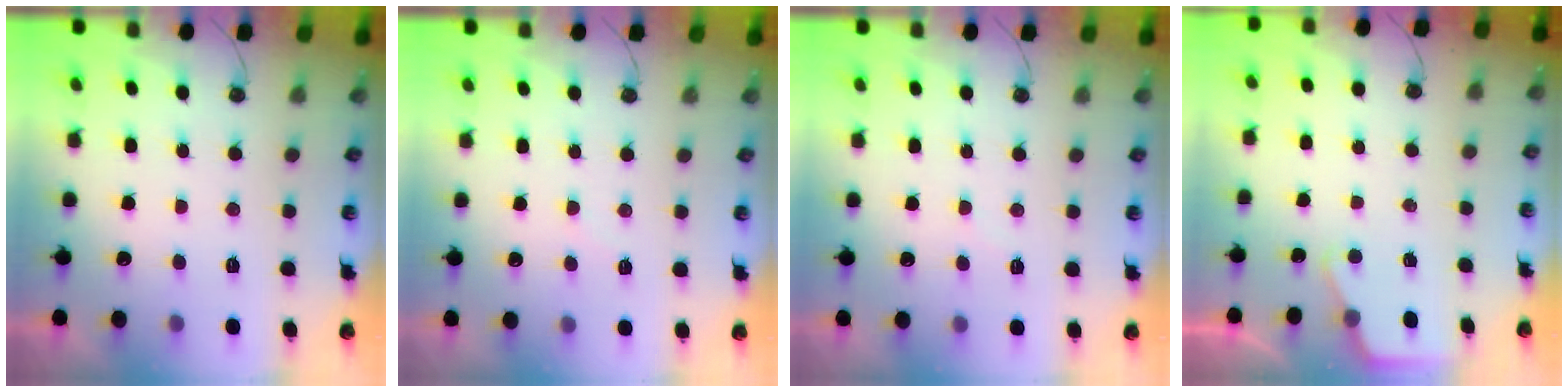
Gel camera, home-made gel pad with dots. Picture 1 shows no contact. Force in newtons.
{"total": 5.1, "press": 5.0, "slide": 0.7}
{"total": 4.6, "press": 4.6, "slide": 0.6}
{"total": 2.7, "press": 2.7, "slide": 0.4}